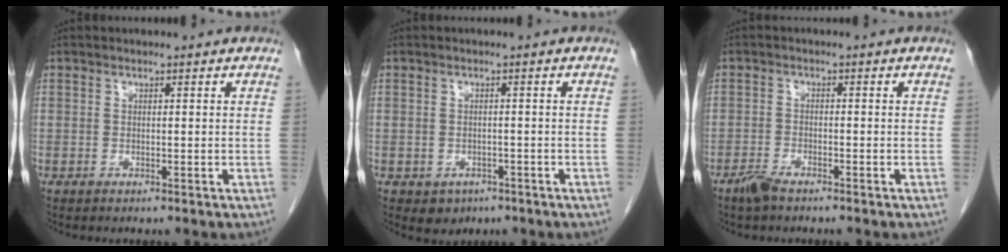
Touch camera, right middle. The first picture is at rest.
{"total": 2.8, "force": [-1.5, 2.2, 0.8], "torque": [-0.015, 0.003, -0.012]}
{"total": 2.8, "force": [-2.3, 0.6, 1.6], "torque": [-0.035, -0.003, -0.044]}